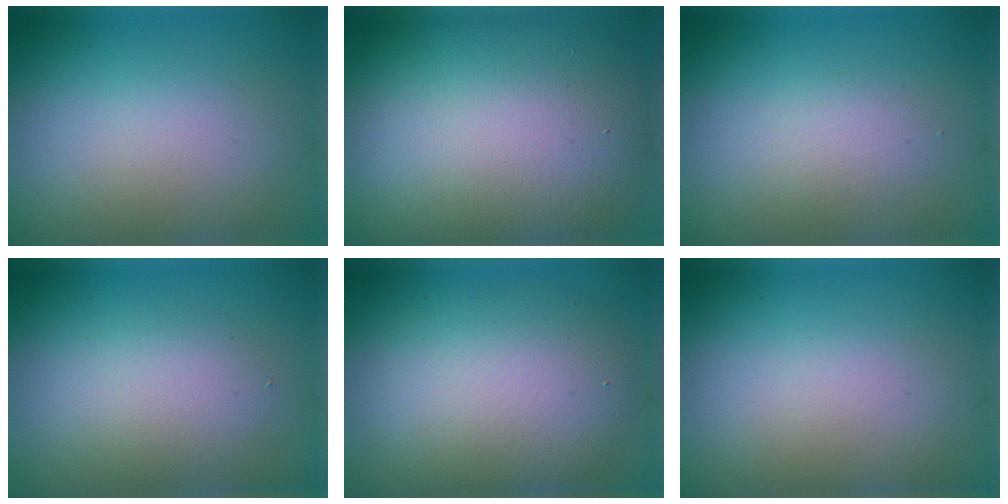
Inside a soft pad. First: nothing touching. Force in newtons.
{"total": 15.0, "press": 15.0, "slide": 0.7}
{"total": 1.3, "press": 1.3, "slide": 0.0}
{"total": 2.6, "press": 2.6, "slide": 0.2}
{"total": 6.8, "press": 6.8, "slide": 0.4}
{"total": 0.0}